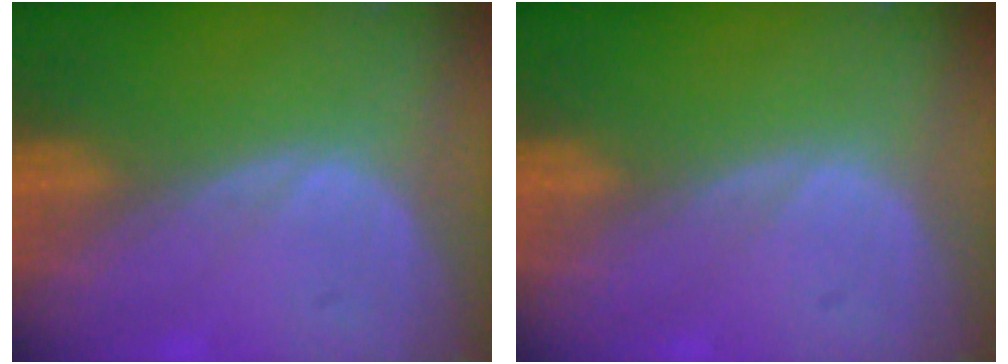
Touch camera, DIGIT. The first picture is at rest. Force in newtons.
{"total": 0.0}